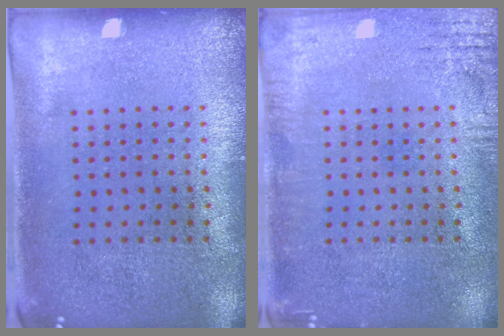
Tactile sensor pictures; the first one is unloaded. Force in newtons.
{"total": 2.7, "press": 2.7, "slide": 0.2}